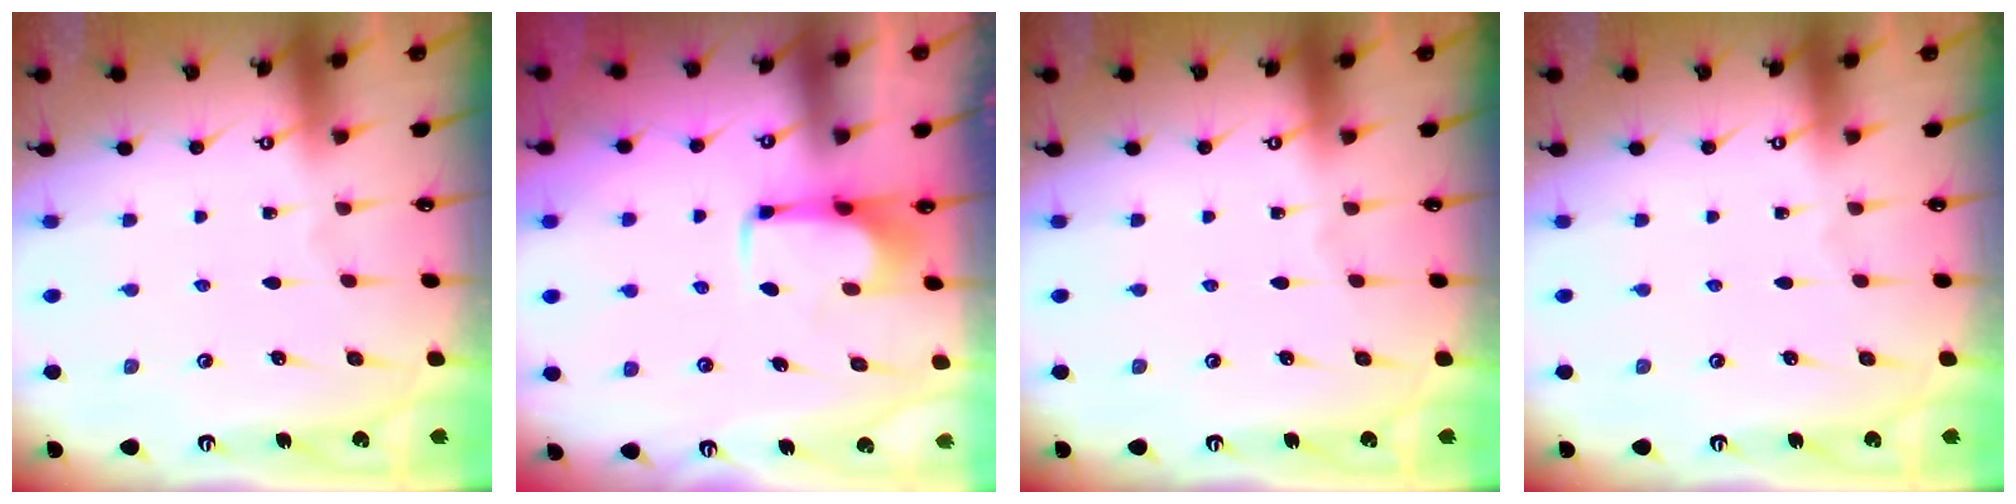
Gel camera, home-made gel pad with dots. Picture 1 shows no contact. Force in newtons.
{"total": 2.0, "press": 2.0, "slide": 0.4}
{"total": 0.0}
{"total": 0.0}